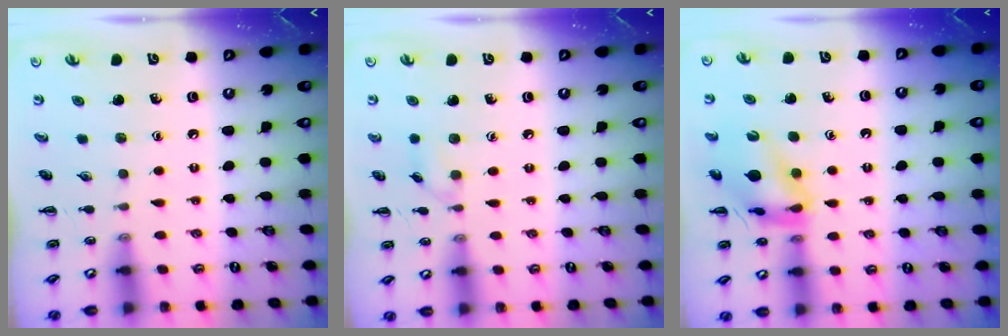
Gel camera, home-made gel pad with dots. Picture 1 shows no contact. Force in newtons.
{"total": 5.9, "press": 5.5, "slide": 2.2}
{"total": 12.2, "press": 12.1, "slide": 1.6}